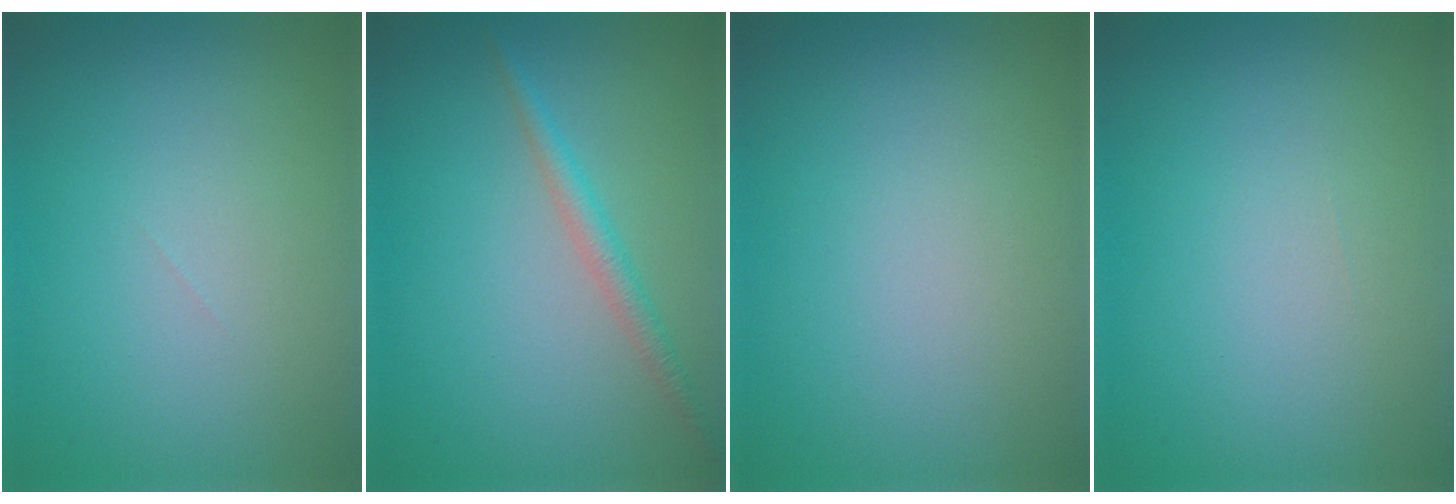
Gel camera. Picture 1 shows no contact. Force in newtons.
{"total": 2.0, "press": 2.0, "slide": 0.1}
{"total": 0.0}
{"total": 0.0}